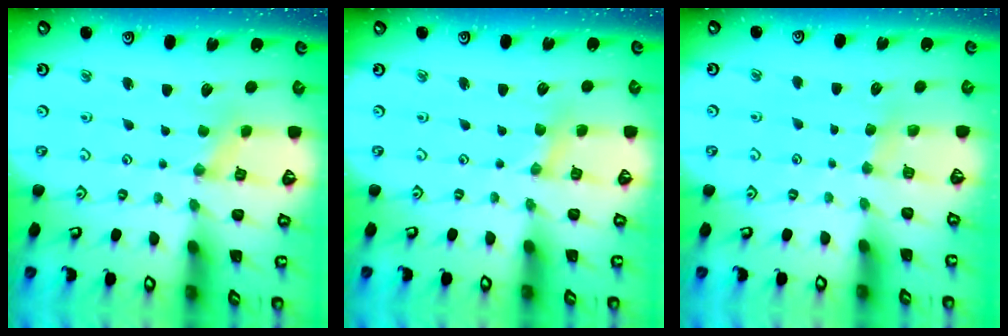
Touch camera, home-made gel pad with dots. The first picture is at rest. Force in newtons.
{"total": 1.4, "press": 1.4, "slide": 0.3}
{"total": 3.2, "press": 3.1, "slide": 0.5}